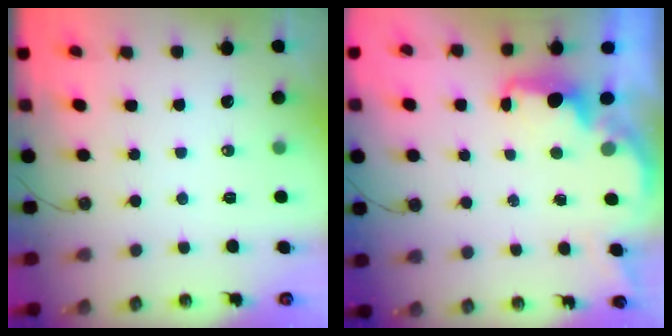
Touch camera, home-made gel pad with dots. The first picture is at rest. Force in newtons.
{"total": 1.9, "press": 1.7, "slide": 0.8}